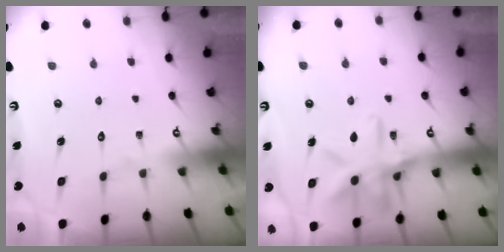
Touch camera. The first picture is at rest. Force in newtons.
{"total": 13.4, "press": 13.3, "slide": 0.8}